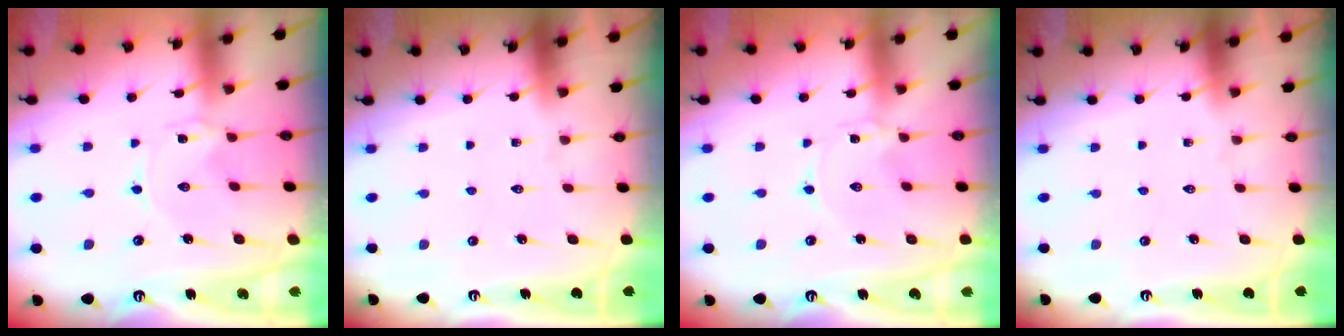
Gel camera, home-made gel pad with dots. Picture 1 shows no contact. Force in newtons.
{"total": 0.0}
{"total": 0.0}
{"total": 0.0}